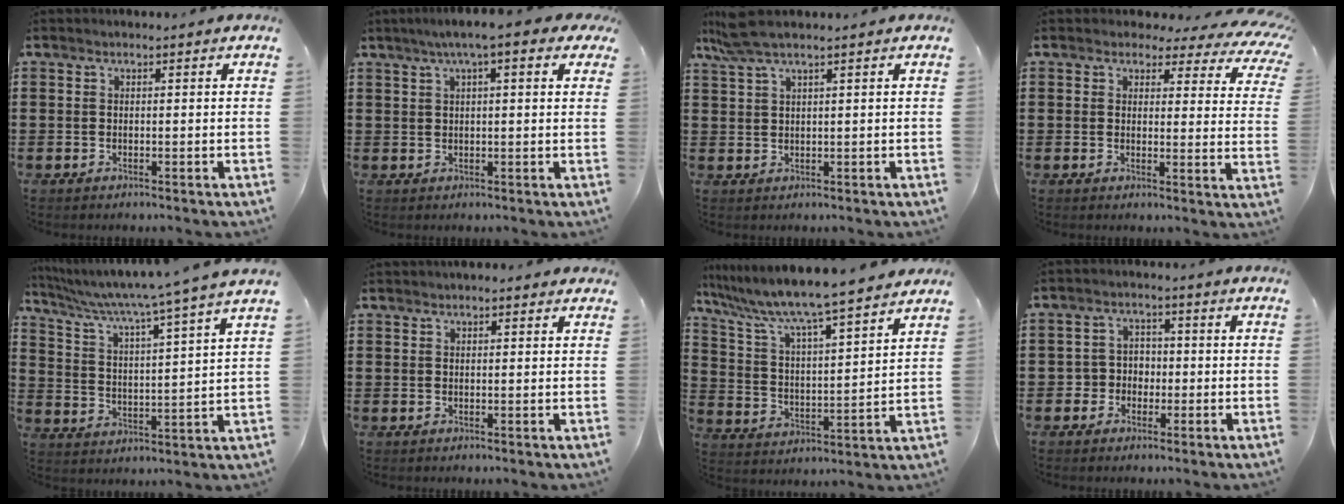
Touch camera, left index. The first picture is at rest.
{"total": 5.0, "force": [2.5, 0.5, 4.3], "torque": [-0.088, 0.010, 0.041]}
{"total": 4.0, "force": [2.6, 0.3, 3.0], "torque": [-0.072, 0.001, 0.047]}
{"total": 3.5, "force": [2.8, 1.5, 1.5], "torque": [-0.037, -0.012, 0.046]}
{"total": 5.4, "force": [4.5, -1.4, 2.5], "torque": [-0.071, -0.046, 0.067]}
{"total": 1.4, "force": [1.3, 0.3, 0.5], "torque": [-0.011, 0.003, 0.025]}
{"total": 7.9, "force": [7.2, -0.3, 3.2], "torque": [-0.096, -0.054, 0.118]}
{"total": 3.4, "force": [-1.1, 3.1, 0.9], "torque": [-0.030, 0.008, -0.027]}